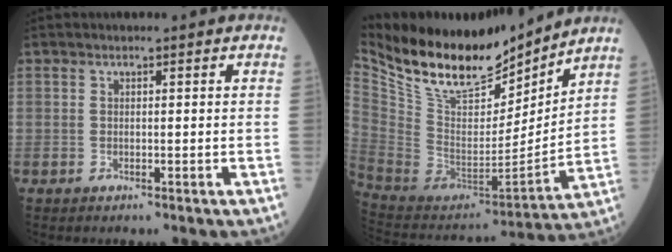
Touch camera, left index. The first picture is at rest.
{"total": 20.4, "force": [17.0, 6.4, 9.4], "torque": [-0.183, -0.016, 0.308]}